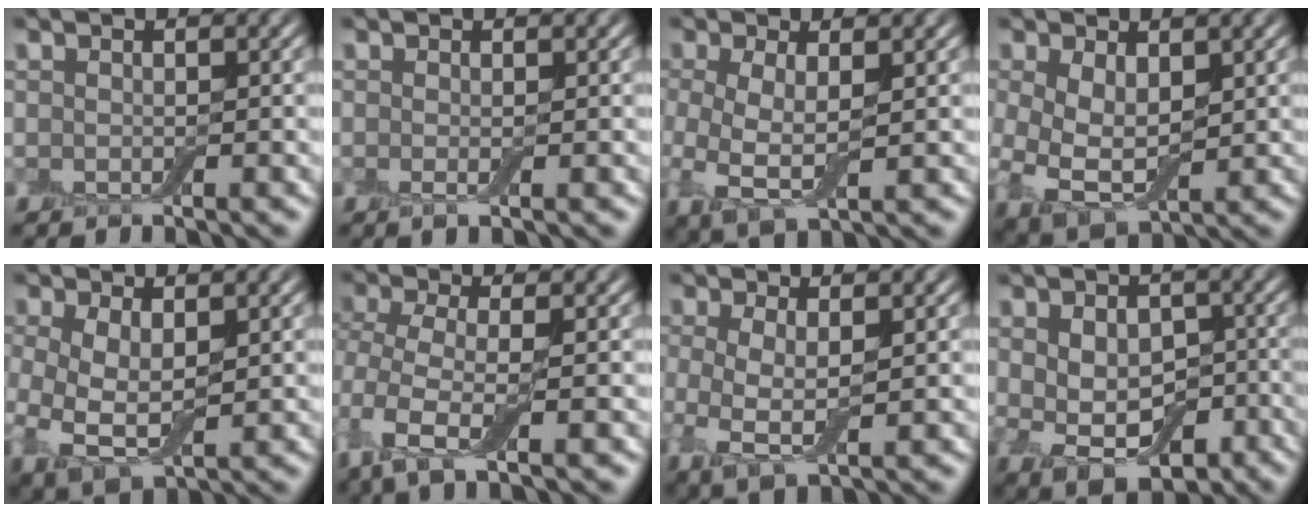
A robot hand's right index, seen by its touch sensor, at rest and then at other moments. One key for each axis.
{"total": 0.8, "fx": -0.1, "fy": 0.1, "fz": 0.8, "tx": -0.015, "ty": -0.005, "tz": -0.002}
{"total": 4.3, "fx": -0.3, "fy": 1.7, "fz": 4.0, "tx": -0.092, "ty": -0.007, "tz": -0.006}
{"total": 5.6, "fx": 0.1, "fy": 3.3, "fz": 4.6, "tx": -0.108, "ty": -0.006, "tz": 0.005}
{"total": 5.2, "fx": -0.1, "fy": 2.8, "fz": 4.4, "tx": -0.109, "ty": -0.005, "tz": 0.000}
{"total": 4.8, "fx": -1.3, "fy": 1.7, "fz": 4.3, "tx": -0.103, "ty": -0.007, "tz": -0.036}
{"total": 3.5, "fx": 0.0, "fy": 1.2, "fz": 3.3, "tx": -0.077, "ty": -0.005, "tz": -0.004}
{"total": 6.7, "fx": -1.1, "fy": 4.3, "fz": 5.0, "tx": -0.087, "ty": -0.020, "tz": -0.008}